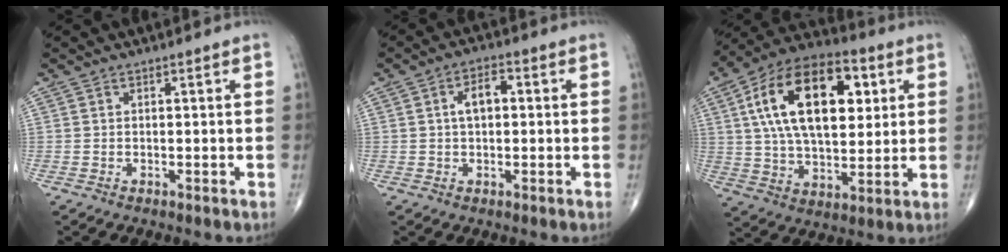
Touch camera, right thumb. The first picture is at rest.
{"total": 4.7, "force": [0.5, 2.6, 3.9], "torque": [-0.067, 0.014, 0.005]}
{"total": 23.1, "force": [6.2, 12.4, 18.4], "torque": [-0.292, 0.001, 0.097]}